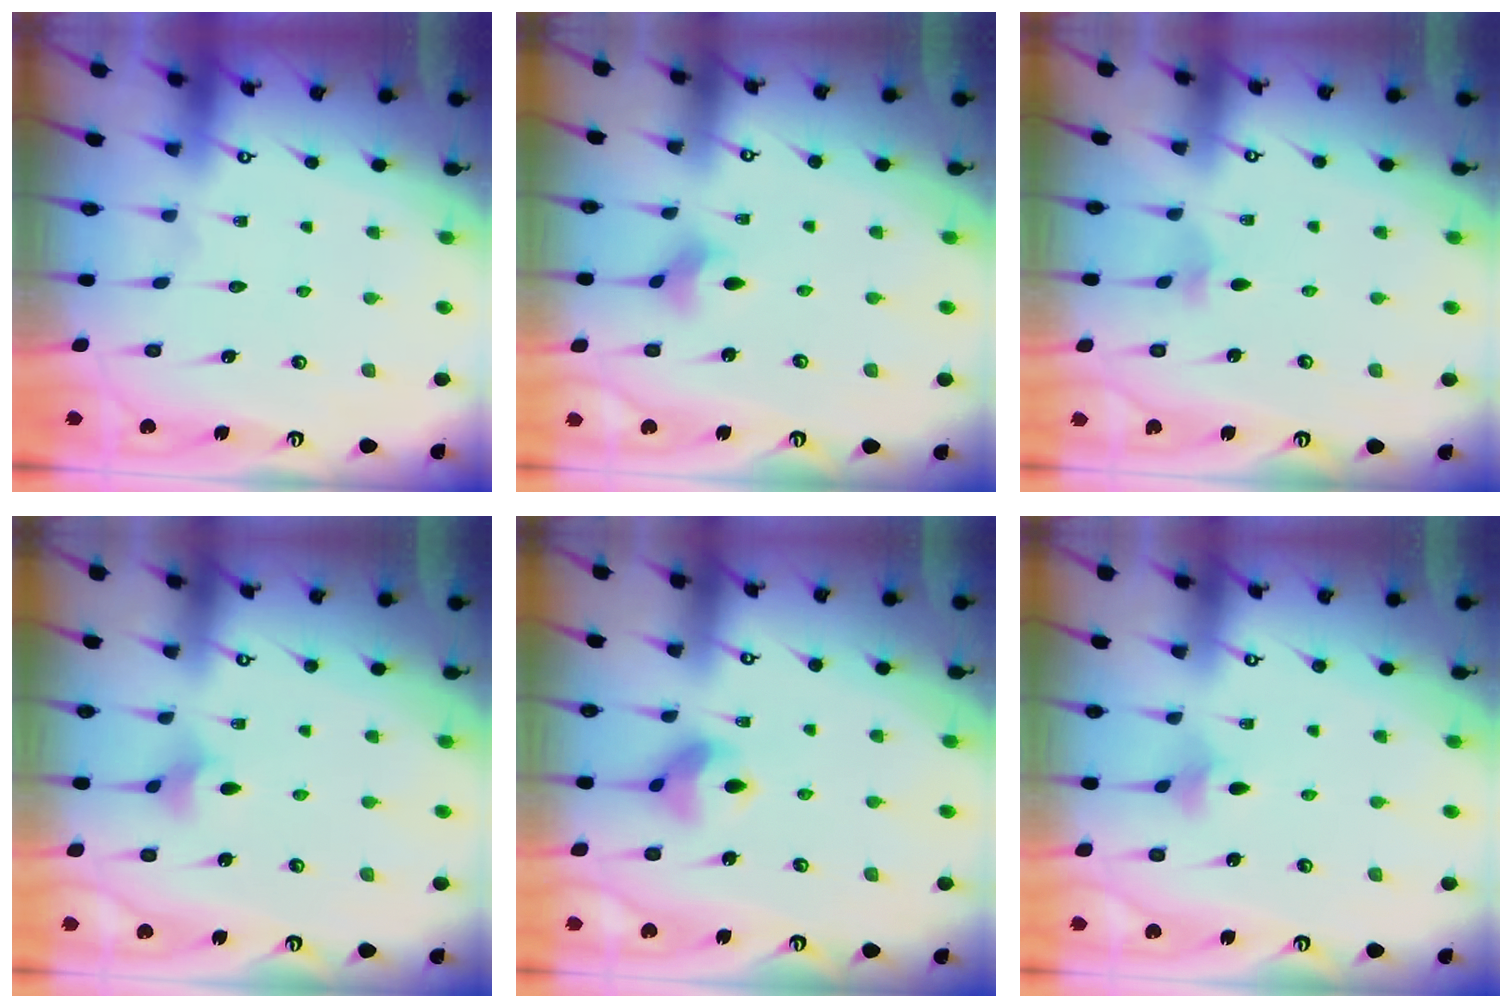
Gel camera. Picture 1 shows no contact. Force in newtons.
{"total": 2.9, "press": 2.8, "slide": 0.6}
{"total": 2.2, "press": 2.1, "slide": 0.6}
{"total": 3.3, "press": 3.2, "slide": 0.8}
{"total": 8.5, "press": 8.4, "slide": 1.0}
{"total": 2.6, "press": 2.5, "slide": 0.5}